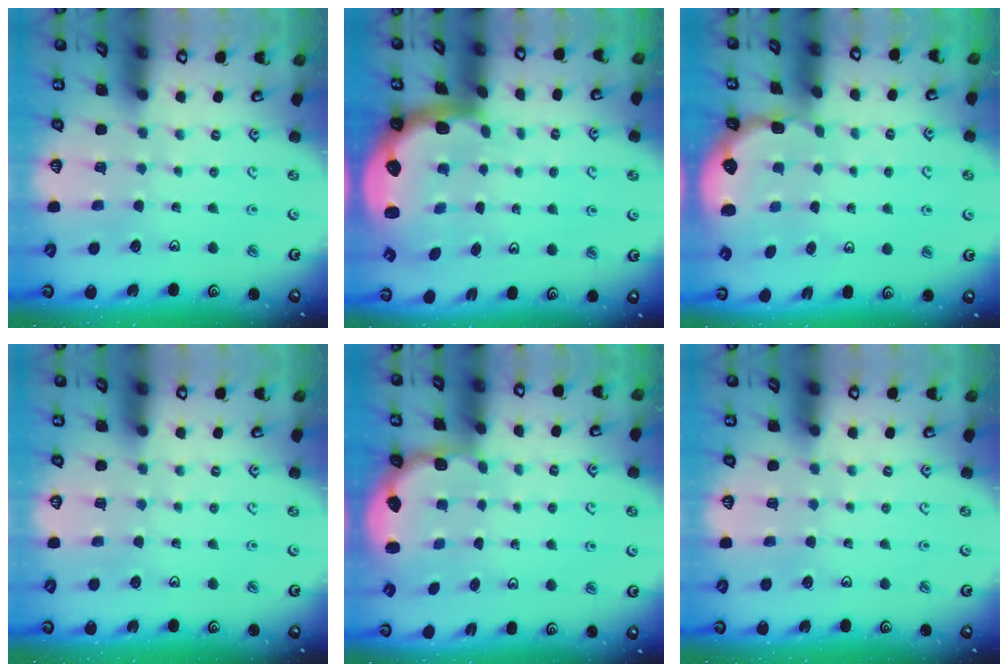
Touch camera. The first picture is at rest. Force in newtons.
{"total": 2.9, "press": 2.6, "slide": 1.4}
{"total": 2.6, "press": 2.1, "slide": 1.6}
{"total": 0.0}
{"total": 2.7, "press": 2.1, "slide": 1.8}
{"total": 0.0}